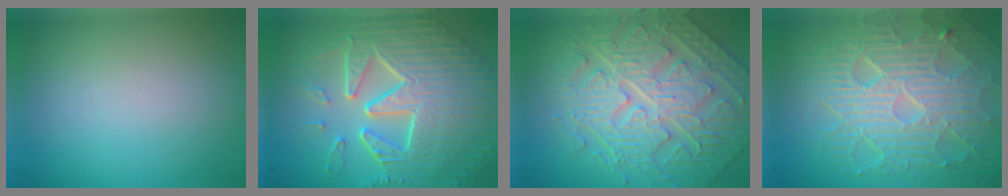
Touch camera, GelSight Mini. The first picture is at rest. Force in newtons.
{"total": 11.0, "press": 7.6, "slide": 7.9}
{"total": 7.2, "press": 6.2, "slide": 3.7}
{"total": 10.5, "press": 6.7, "slide": 8.1}